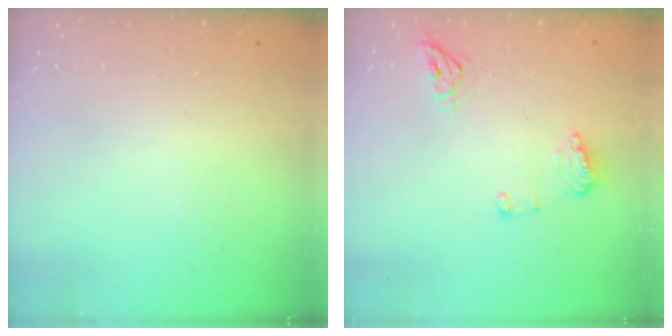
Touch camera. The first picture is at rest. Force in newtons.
{"total": 8.6, "press": 8.5, "slide": 0.1}